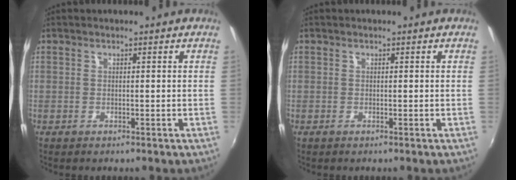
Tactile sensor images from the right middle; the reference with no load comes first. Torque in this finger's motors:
{"motor_torque": [0.37, -0.09, 0.05, 0.00]}